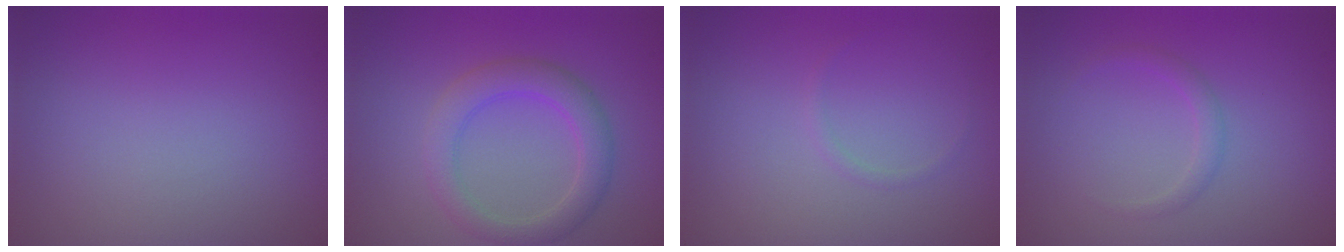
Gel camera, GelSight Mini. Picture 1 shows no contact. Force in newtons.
{"total": 3.7, "press": 3.7, "slide": 0.2}
{"total": 0.5, "press": 0.5, "slide": 0.1}
{"total": 1.2, "press": 1.2, "slide": 0.1}